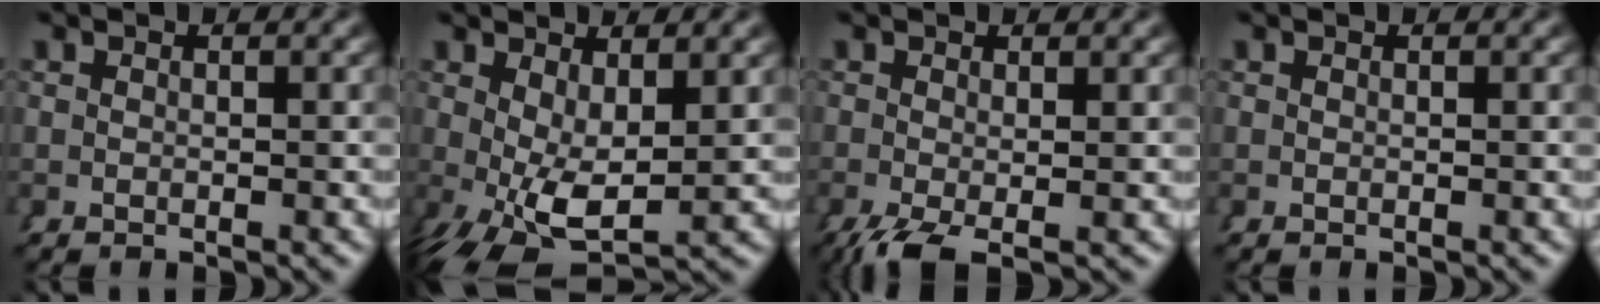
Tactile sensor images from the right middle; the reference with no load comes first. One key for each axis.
{"total": 6.3, "fx": -0.7, "fy": 3.4, "fz": 5.3, "tx": -0.092, "ty": -0.030, "tz": 0.010}
{"total": 3.0, "fx": -1.9, "fy": 1.1, "fz": 2.0, "tx": -0.050, "ty": -0.026, "tz": -0.018}
{"total": 0.0}